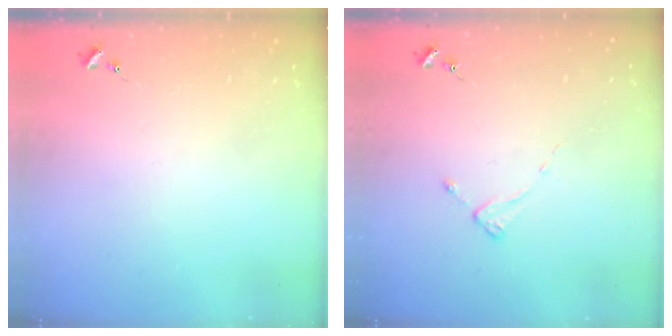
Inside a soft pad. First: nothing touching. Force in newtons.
{"total": 2.0, "press": 2.0, "slide": 0.3}